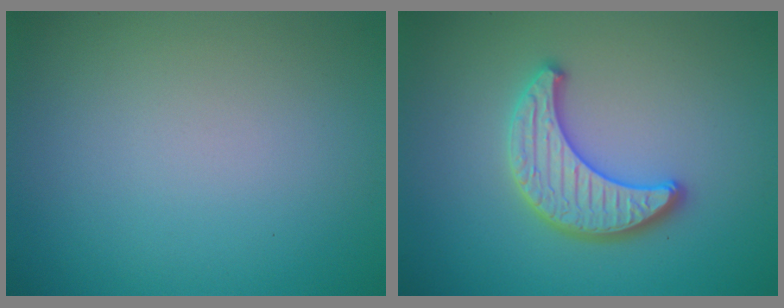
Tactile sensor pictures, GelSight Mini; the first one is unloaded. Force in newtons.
{"total": 3.7, "press": 3.6, "slide": 0.6}